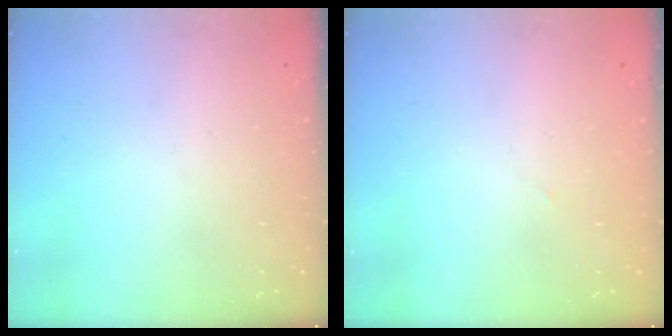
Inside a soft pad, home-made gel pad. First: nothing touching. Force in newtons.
{"total": 1.3, "press": 1.3, "slide": 0.0}